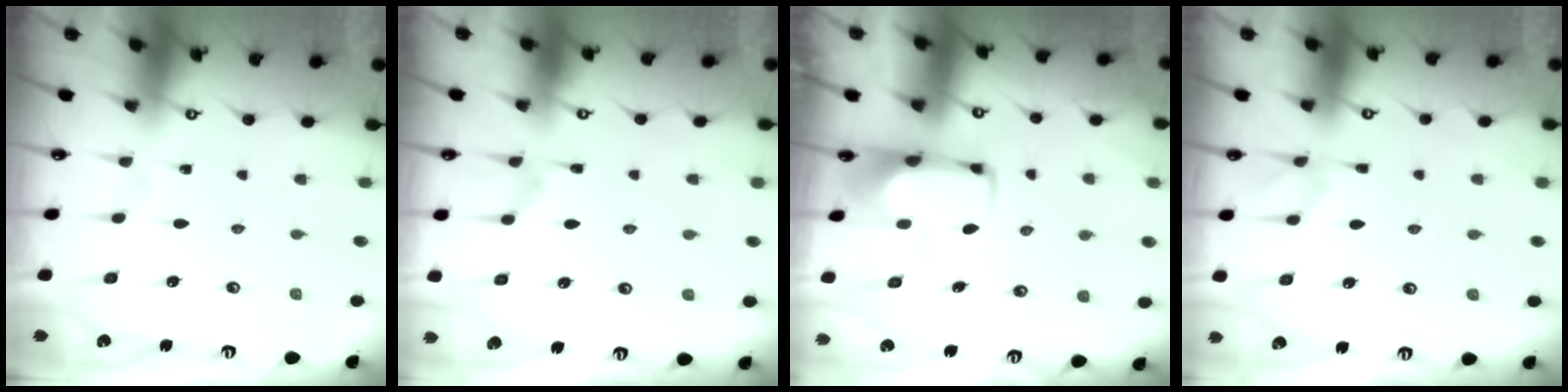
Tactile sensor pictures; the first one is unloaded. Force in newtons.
{"total": 2.4, "press": 2.2, "slide": 1.1}
{"total": 1.9, "press": 1.9, "slide": 0.5}
{"total": 1.5, "press": 1.1, "slide": 1.0}